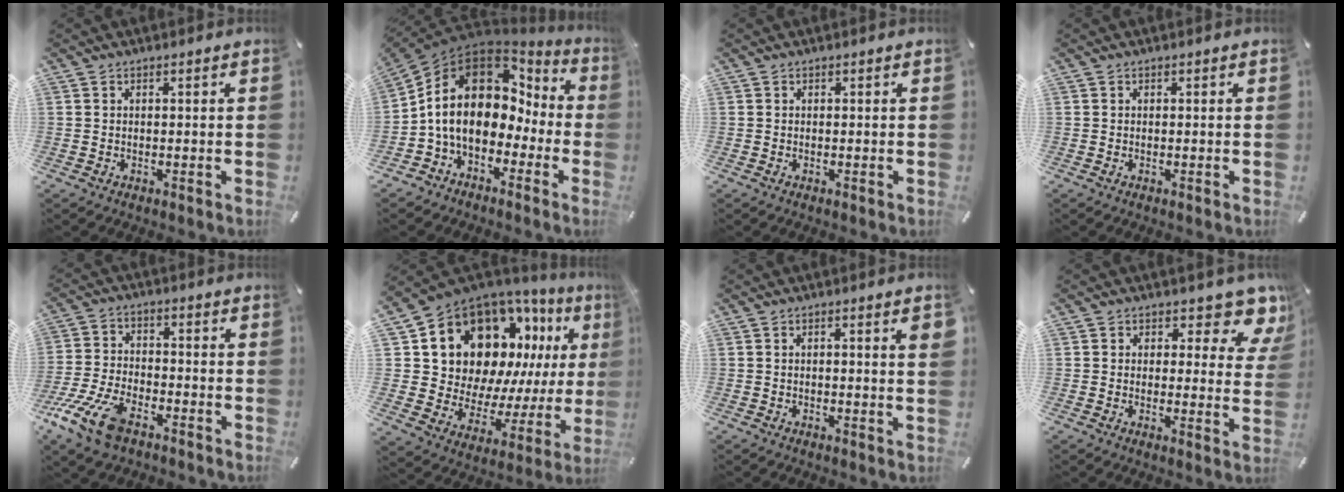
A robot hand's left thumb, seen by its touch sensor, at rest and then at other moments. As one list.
[{"total": 15.4, "force": [0.7, 12.0, 9.5], "torque": [-0.196, -0.006, 0.009]}, {"total": 0.0}, {"total": 0.0}, {"total": 12.4, "force": [-7.5, 6.2, 7.8], "torque": [-0.166, 0.032, -0.139]}, {"total": 17.2, "force": [10.4, 11.9, 6.9], "torque": [-0.111, -0.097, 0.200]}, {"total": 2.6, "force": [0.5, 0.4, 2.6], "torque": [-0.040, -0.002, 0.005]}, {"total": 8.6, "force": [6.0, 4.1, 4.6], "torque": [-0.044, -0.049, 0.100]}]